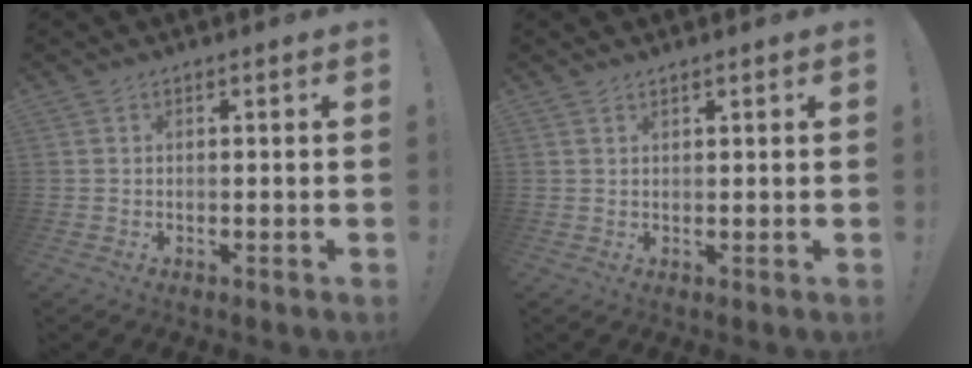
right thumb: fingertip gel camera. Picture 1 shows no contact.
{"total": 1.1, "force": [1.1, 0.1, 0.4], "torque": [-0.002, -0.006, 0.019]}